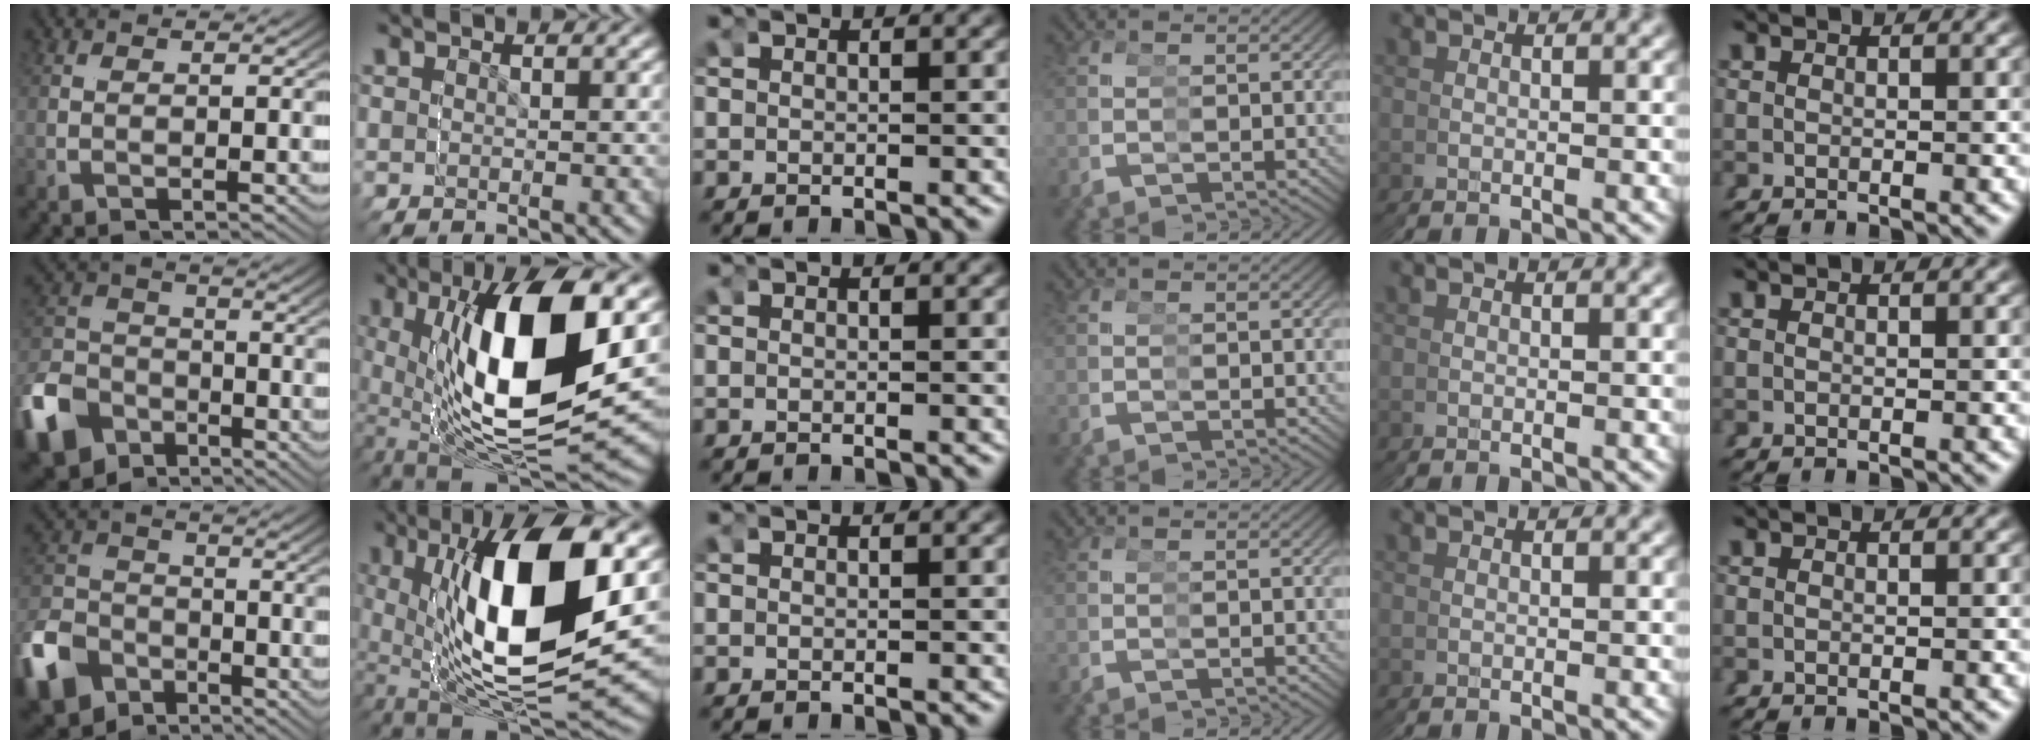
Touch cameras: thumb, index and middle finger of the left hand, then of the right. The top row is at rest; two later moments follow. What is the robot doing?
{"motion": "grasp_and_lifting", "object": "markers"}